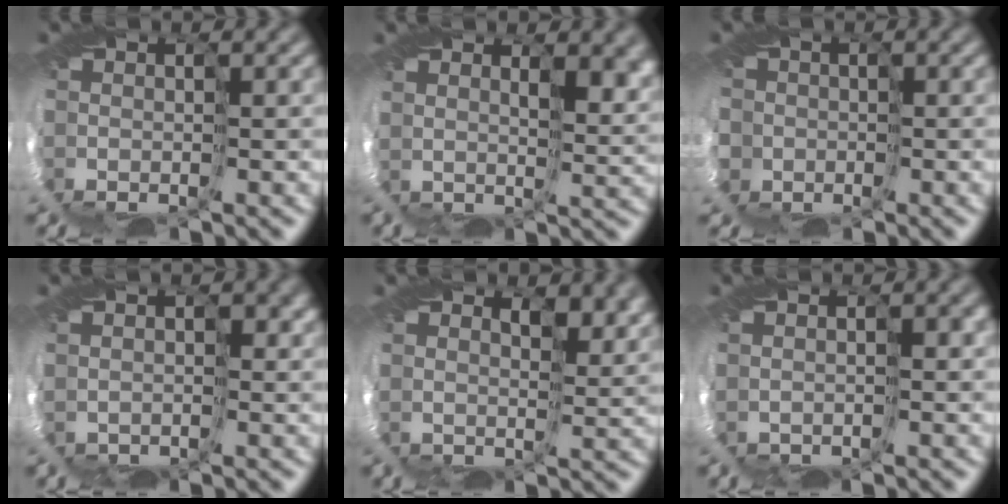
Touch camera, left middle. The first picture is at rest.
{"total": 4.9, "force": [2.9, 2.0, 3.4], "torque": [-0.055, 0.004, 0.054]}
{"total": 11.4, "force": [-4.6, 10.1, 2.8], "torque": [-0.107, -0.034, -0.113]}
{"total": 2.3, "force": [1.3, 1.6, 1.1], "torque": [-0.012, 0.016, 0.026]}
{"total": 3.6, "force": [3.2, 0.8, 1.5], "torque": [-0.026, 0.006, 0.049]}
{"total": 0.8, "force": [0.5, 0.4, 0.6], "torque": [-0.004, 0.011, 0.012]}